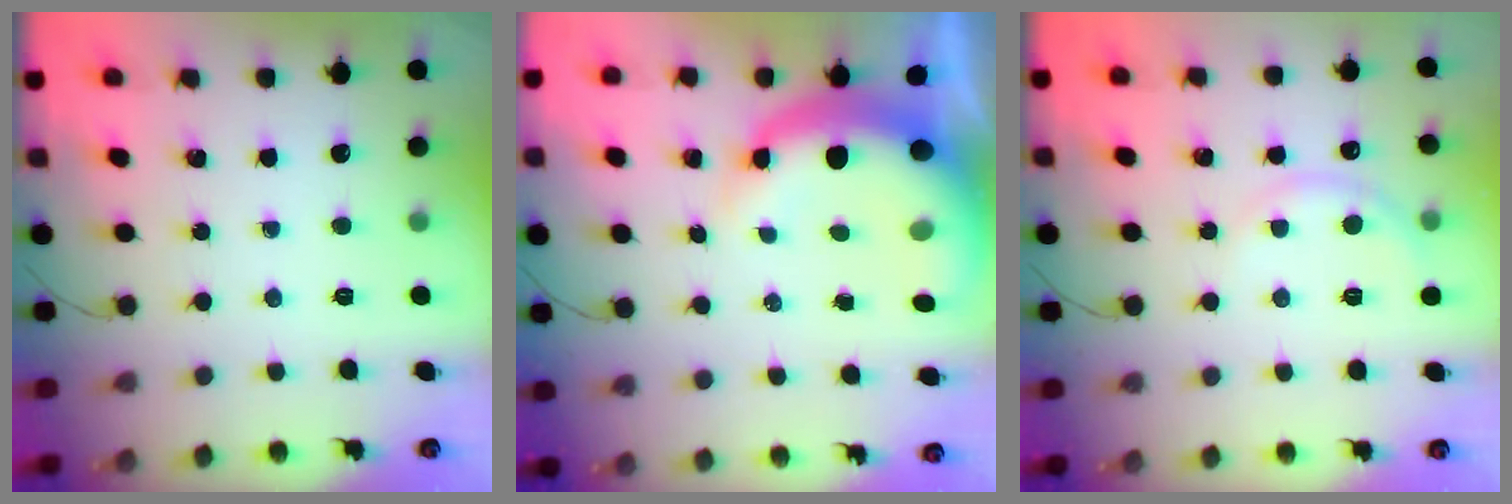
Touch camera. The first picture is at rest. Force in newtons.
{"total": 12.7, "press": 12.5, "slide": 2.6}
{"total": 3.9, "press": 3.7, "slide": 1.0}